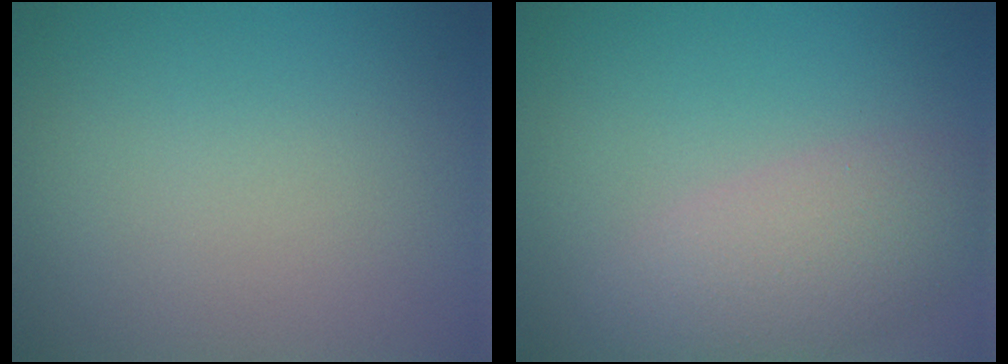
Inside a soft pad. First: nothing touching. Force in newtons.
{"total": 4.8, "press": 4.8, "slide": 0.4}